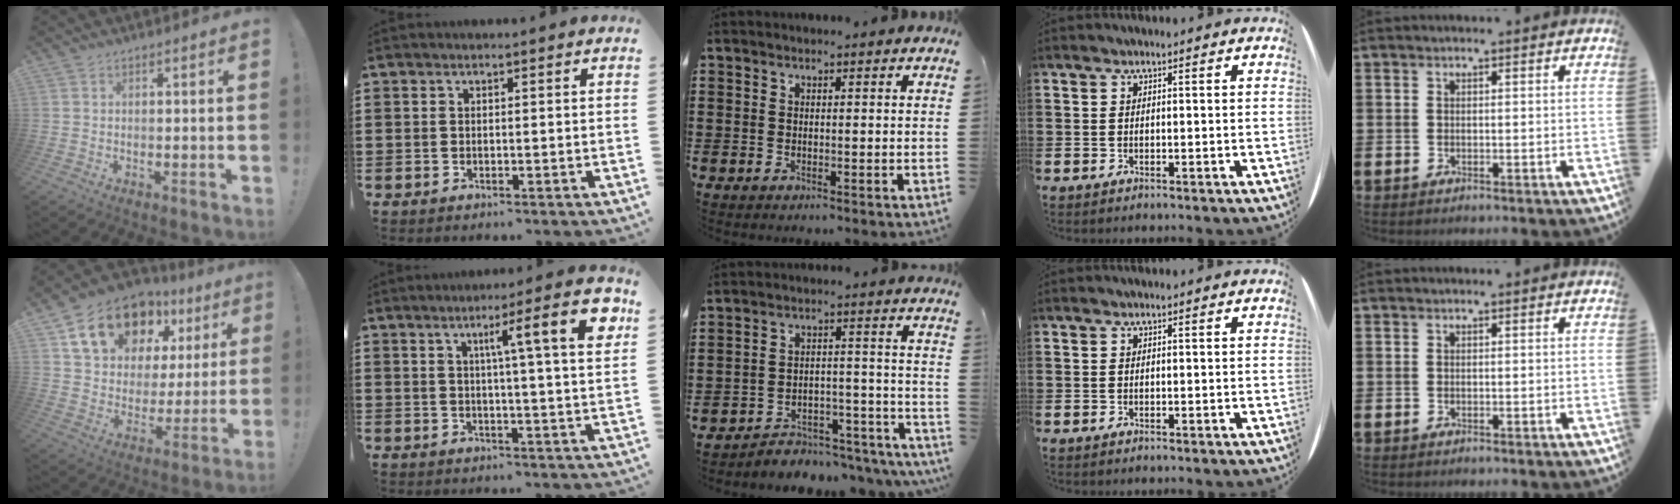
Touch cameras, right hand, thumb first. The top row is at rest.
{"thumb": {"total": 18.3, "force": [10.7, 11.8, 8.9], "torque": [-0.137, -0.052, 0.206]}, "index": {"total": 10.2, "force": [4.0, 0.6, 9.3], "torque": [-0.154, -0.003, 0.055]}, "middle": {"total": 4.1, "force": [-4.0, 1.0, 0.4], "torque": [-0.013, 0.010, -0.086]}}